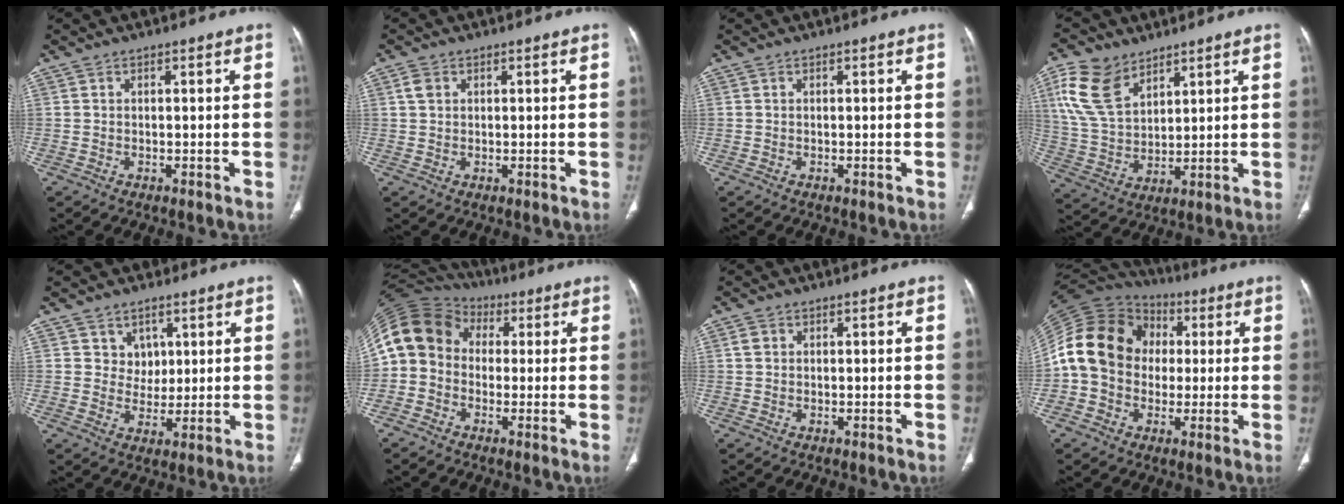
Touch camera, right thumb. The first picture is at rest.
{"total": 1.8, "force": [0.6, 1.4, 1.0], "torque": [-0.021, 0.005, 0.014]}
{"total": 0.0}
{"total": 12.6, "force": [6.9, 7.5, 7.4], "torque": [-0.144, -0.020, 0.145]}
{"total": 5.1, "force": [2.6, 4.4, 0.5], "torque": [0.021, -0.012, 0.044]}
{"total": 13.4, "force": [0.7, 11.2, 7.2], "torque": [-0.136, 0.041, -0.002]}
{"total": 1.2, "force": [0.3, 1.0, 0.6], "torque": [-0.009, 0.005, 0.007]}
{"total": 17.4, "force": [1.1, 14.4, 9.8], "torque": [-0.176, 0.040, 0.015]}